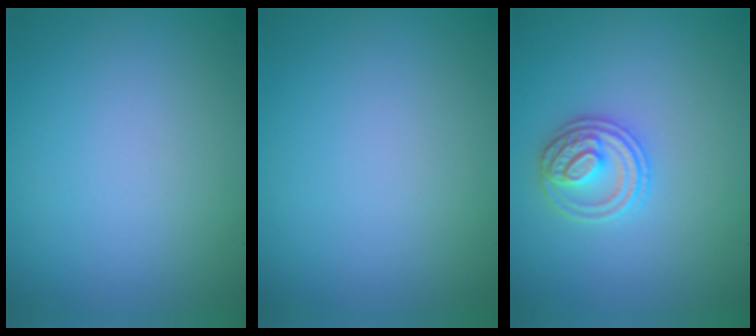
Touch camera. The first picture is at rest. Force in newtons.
{"total": 0.0}
{"total": 2.7, "press": 2.6, "slide": 0.5}